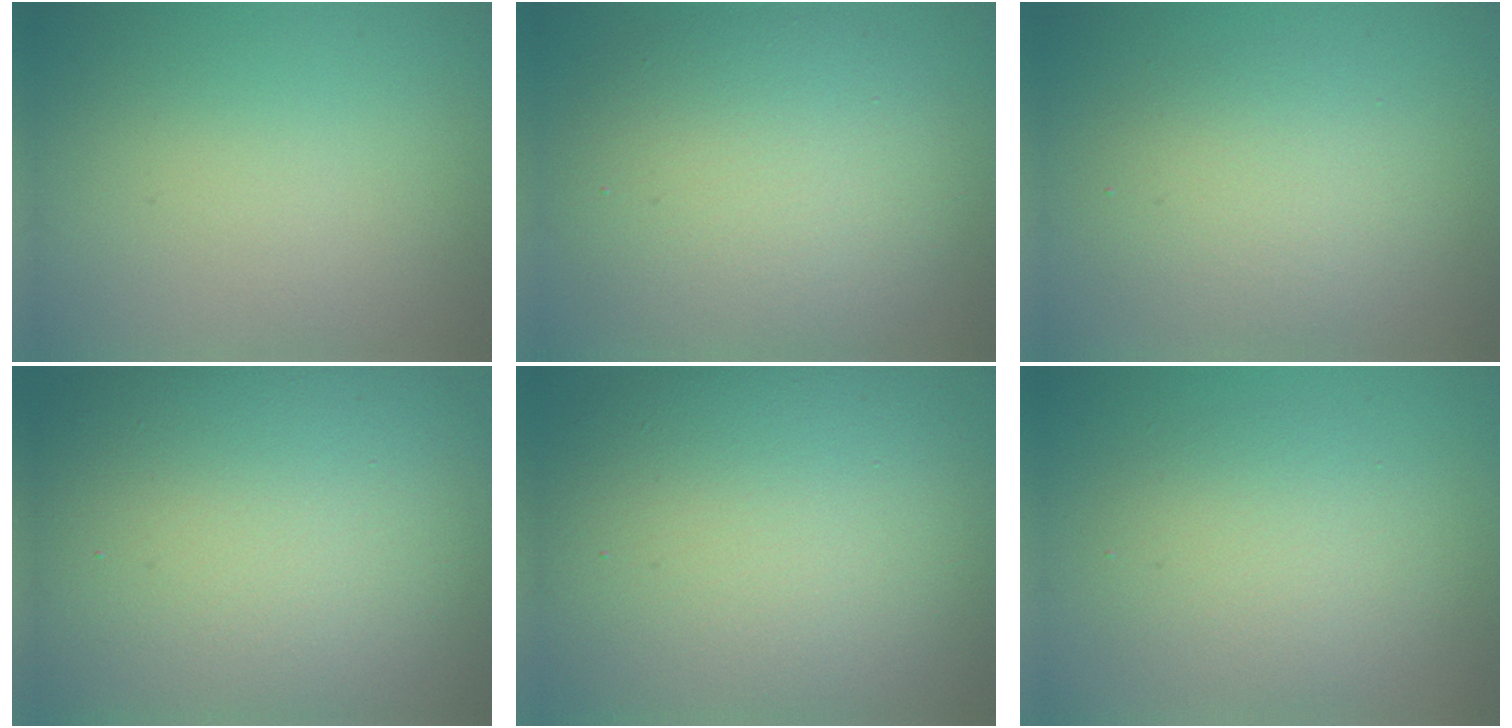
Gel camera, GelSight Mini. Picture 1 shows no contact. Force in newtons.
{"total": 8.6, "press": 8.6, "slide": 0.5}
{"total": 3.9, "press": 3.9, "slide": 0.2}
{"total": 19.2, "press": 19.2, "slide": 0.7}
{"total": 14.3, "press": 14.3, "slide": 0.6}
{"total": 3.8, "press": 3.8, "slide": 0.5}